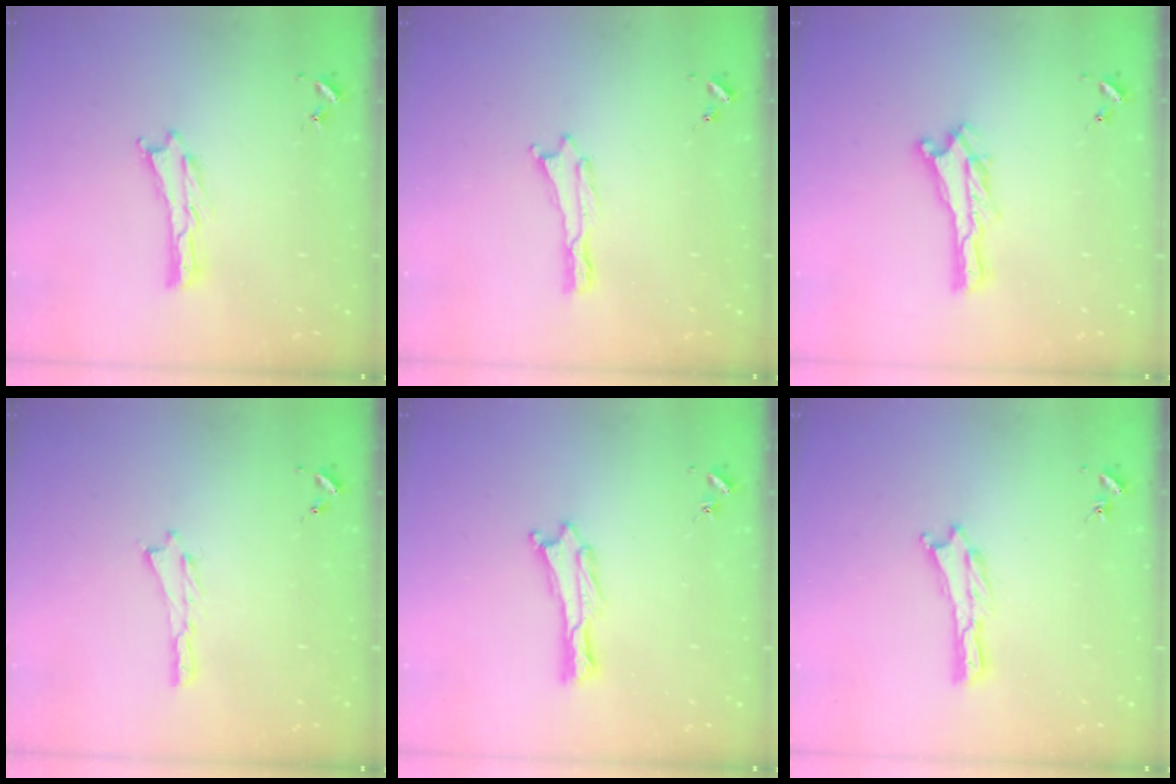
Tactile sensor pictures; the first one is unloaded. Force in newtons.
{"total": 0.0}
{"total": 0.0}
{"total": 0.0}
{"total": 0.6, "press": 0.6, "slide": 0.2}
{"total": 0.0}